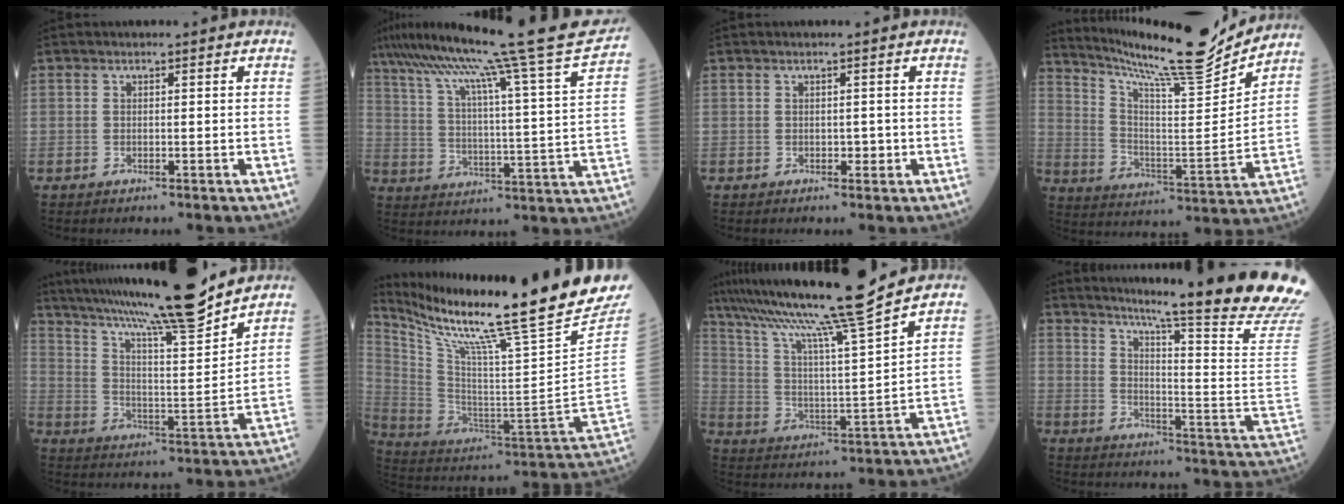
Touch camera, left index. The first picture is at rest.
{"total": 27.1, "force": [23.2, -2.3, 13.9], "torque": [-0.244, -0.034, 0.331]}
{"total": 1.1, "force": [-0.1, 0.6, 0.9], "torque": [-0.007, 0.002, -0.001]}
{"total": 18.4, "force": [17.0, 0.1, 6.9], "torque": [-0.132, -0.038, 0.265]}
{"total": 21.4, "force": [18.2, 0.6, 11.2], "torque": [-0.199, -0.003, 0.287]}
{"total": 31.1, "force": [25.8, -0.6, 17.3], "torque": [-0.320, -0.106, 0.394]}
{"total": 18.2, "force": [15.0, -2.0, 10.1], "torque": [-0.186, -0.008, 0.250]}
{"total": 27.3, "force": [23.1, -1.4, 14.5], "torque": [-0.201, -0.116, 0.287]}